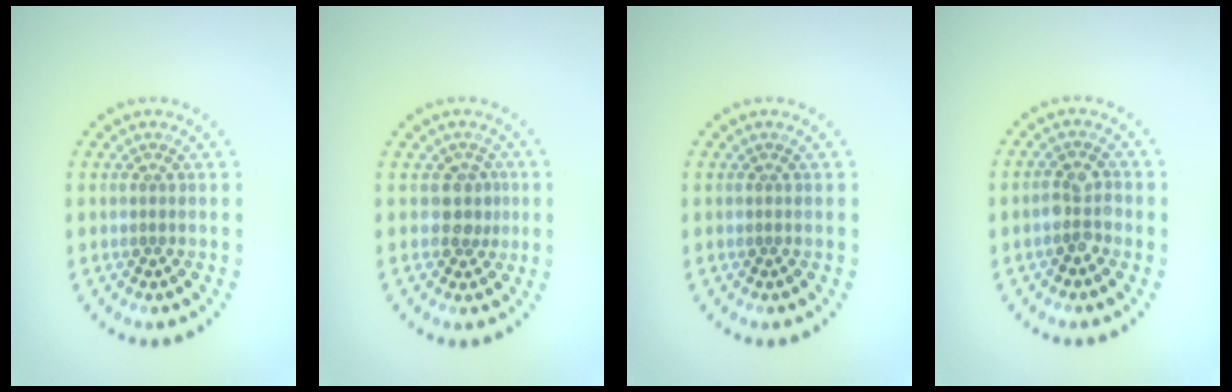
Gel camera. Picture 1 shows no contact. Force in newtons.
{"total": 2.0, "press": 1.6, "slide": 1.1}
{"total": 0.0}
{"total": 2.4, "press": 2.2, "slide": 0.9}